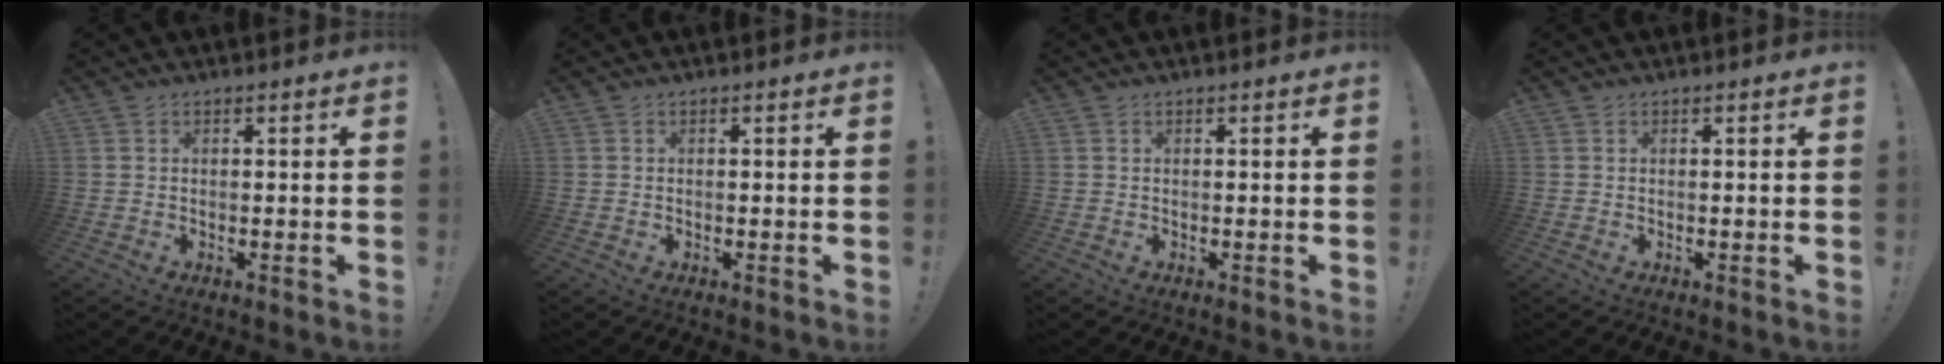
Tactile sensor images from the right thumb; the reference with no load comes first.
{"total": 0.0}
{"total": 0.0}
{"total": 0.0}